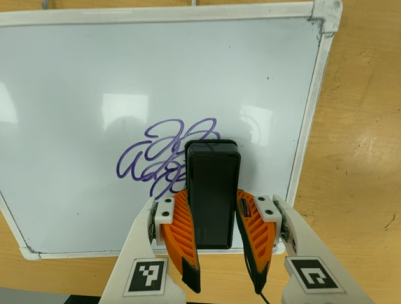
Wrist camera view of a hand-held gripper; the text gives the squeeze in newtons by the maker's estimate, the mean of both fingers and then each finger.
{"total": 12.0, "left": 11.9, "right": 12.0}